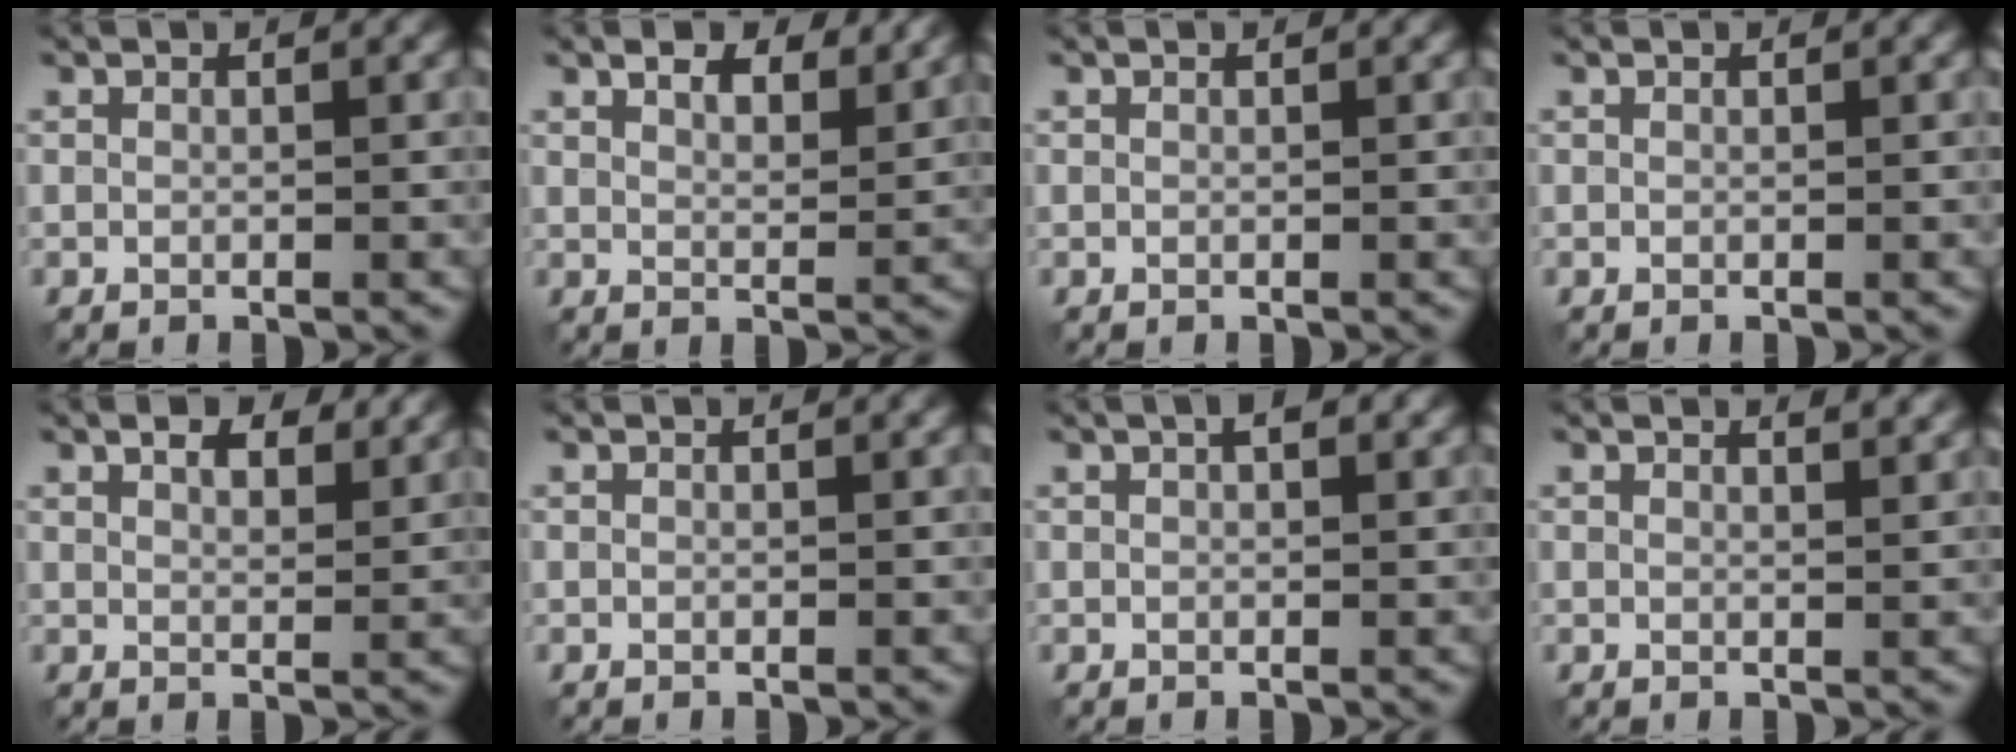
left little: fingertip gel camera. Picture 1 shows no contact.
{"total": 4.2, "force": [3.1, 1.6, 2.4], "torque": [-0.040, -0.002, 0.041]}
{"total": 0.0}
{"total": 0.0}
{"total": 3.2, "force": [2.2, 1.3, 1.9], "torque": [-0.036, -0.002, 0.036]}
{"total": 0.0}
{"total": 1.5, "force": [0.7, 0.5, 1.2], "torque": [-0.017, 0.002, 0.011]}
{"total": 2.0, "force": [1.6, 0.6, 1.0], "torque": [-0.007, 0.002, 0.013]}